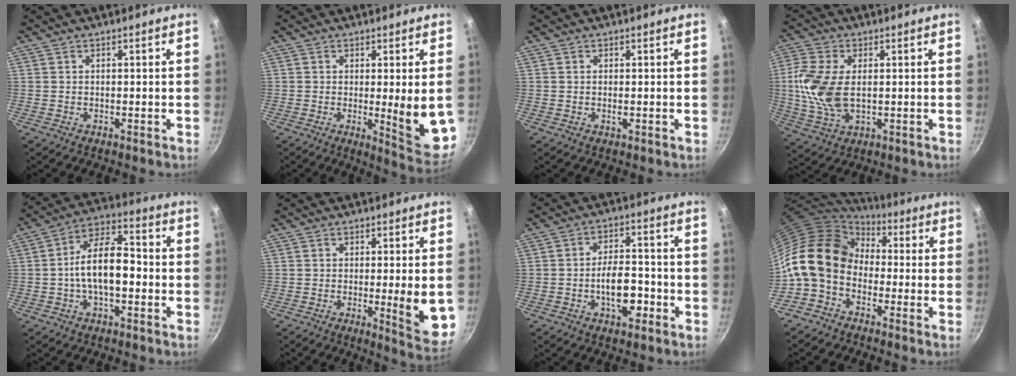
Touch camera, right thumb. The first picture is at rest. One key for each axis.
{"total": 10.5, "fx": -0.4, "fy": 2.2, "fz": 10.3, "tx": -0.125, "ty": -0.026, "tz": 0.001}
{"total": 1.0, "fx": -0.3, "fy": 0.3, "fz": 0.9, "tx": -0.019, "ty": -0.001, "tz": -0.003}
{"total": 11.6, "fx": 0.6, "fy": 6.8, "fz": 9.4, "tx": -0.199, "ty": -0.001, "tz": 0.010}
{"total": 12.5, "fx": -1.5, "fy": 6.4, "fz": 10.7, "tx": -0.160, "ty": 0.042, "tz": -0.038}
{"total": 9.7, "fx": -1.0, "fy": 1.7, "fz": 9.4, "tx": -0.116, "ty": -0.014, "tz": -0.009}
{"total": 8.8, "fx": -3.1, "fy": 4.4, "fz": 6.9, "tx": -0.089, "ty": 0.025, "tz": -0.052}
{"total": 15.5, "fx": -0.7, "fy": 11.8, "fz": 10.0, "tx": -0.168, "ty": 0.038, "tz": -0.035}